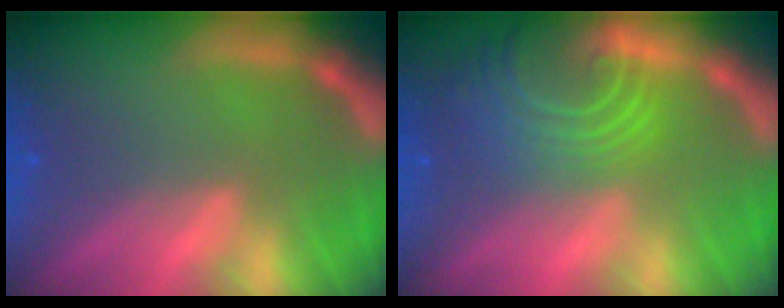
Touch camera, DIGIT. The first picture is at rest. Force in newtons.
{"total": 8.5}